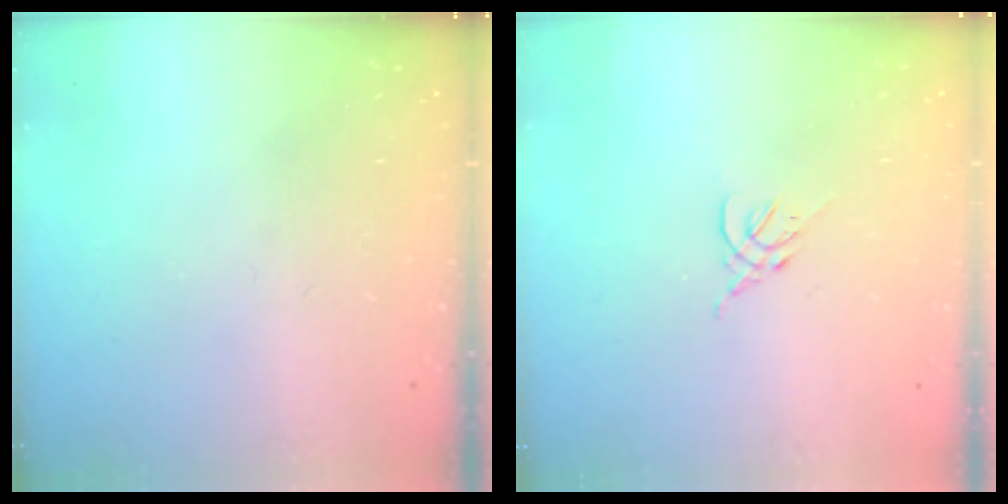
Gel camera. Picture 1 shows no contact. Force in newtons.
{"total": 2.3, "press": 2.2, "slide": 0.5}